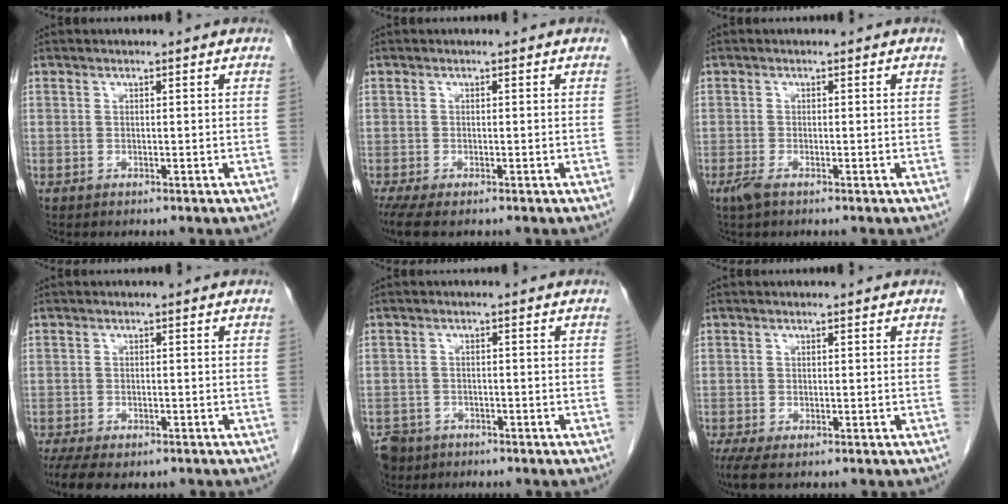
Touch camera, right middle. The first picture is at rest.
{"total": 4.3, "force": [-3.1, 1.1, 2.8], "torque": [-0.055, -0.016, -0.051]}
{"total": 1.7, "force": [-1.1, 0.3, 1.3], "torque": [-0.031, -0.005, -0.023]}
{"total": 7.7, "force": [-5.5, 3.0, 4.5], "torque": [-0.082, -0.017, -0.084]}
{"total": 5.4, "force": [-4.0, 3.5, 0.6], "torque": [-0.013, 0.001, -0.069]}
{"total": 3.1, "force": [-2.1, 0.8, 2.2], "torque": [-0.046, -0.014, -0.034]}